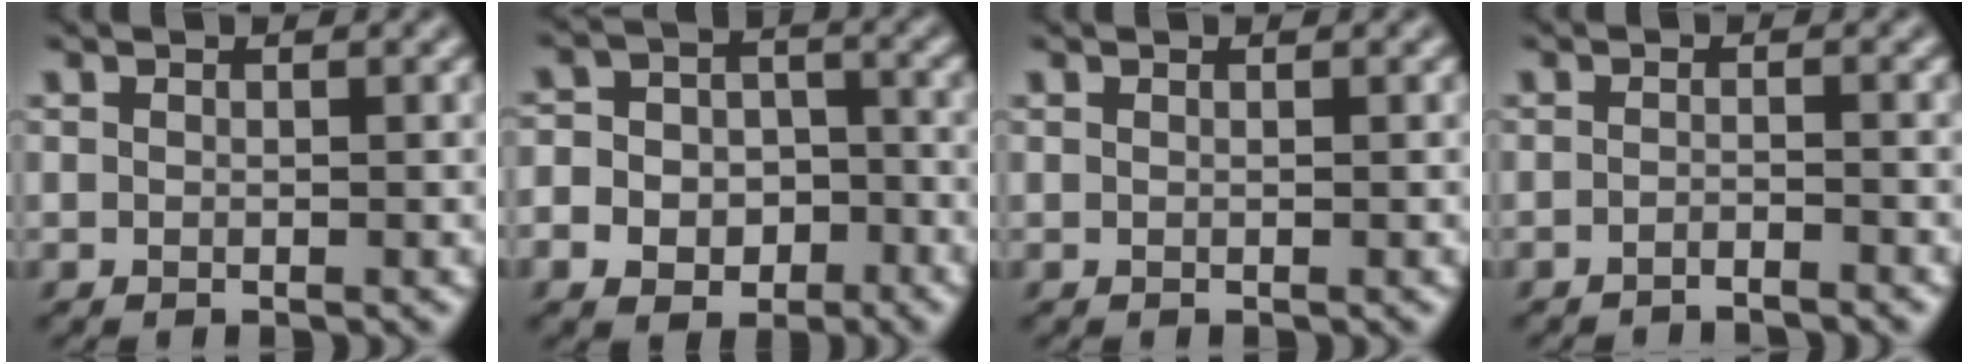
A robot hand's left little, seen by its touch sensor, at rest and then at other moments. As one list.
[{"total": 8.9, "force": [-3.9, 7.5, 2.7], "torque": [-0.057, -0.020, -0.088]}, {"total": 0.0}, {"total": 1.2, "force": [-1.1, -0.3, 0.1], "torque": [-0.003, 0.006, -0.024]}]